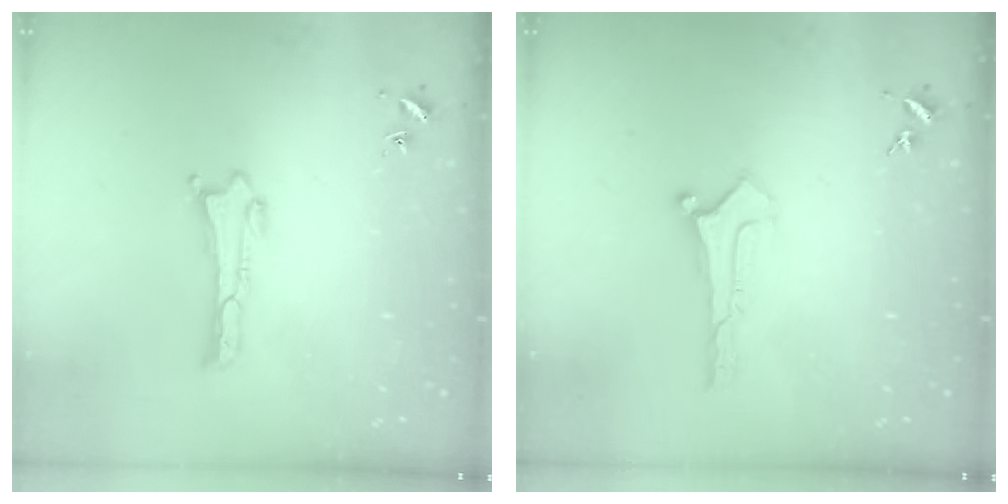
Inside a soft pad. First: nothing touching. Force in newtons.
{"total": 0.0}